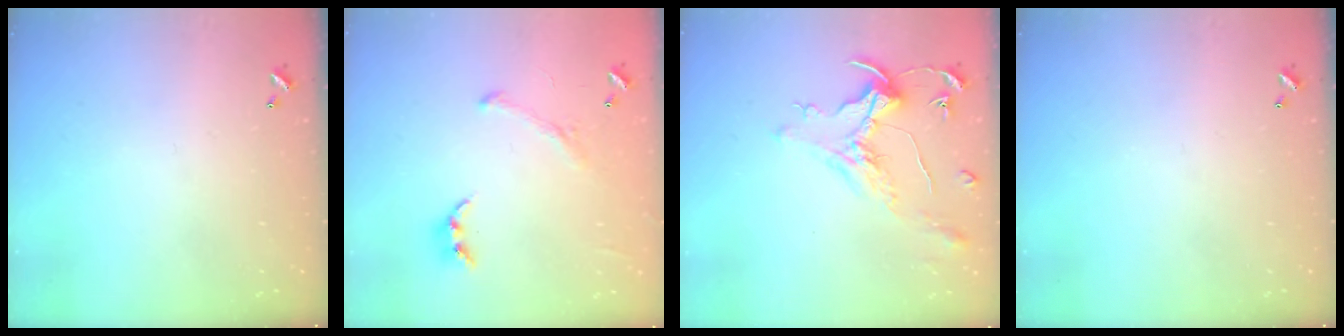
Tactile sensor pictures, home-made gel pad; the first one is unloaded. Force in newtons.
{"total": 1.6, "press": 1.4, "slide": 0.8}
{"total": 1.6, "press": 1.4, "slide": 0.7}
{"total": 0.0}